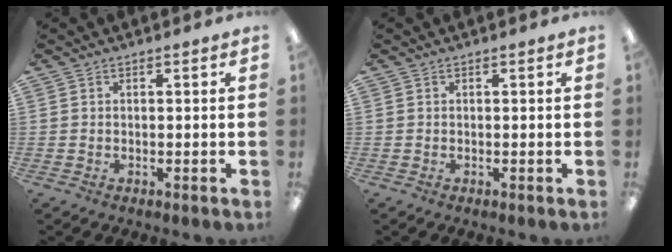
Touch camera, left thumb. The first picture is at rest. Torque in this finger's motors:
{"motor_torque": [0.00, 0.00, 0.00, 0.00, 0.00]}